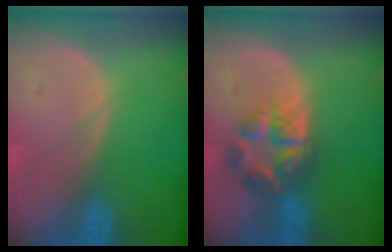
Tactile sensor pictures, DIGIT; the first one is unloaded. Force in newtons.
{"total": 6.4, "press": 5.6, "slide": 3.1}